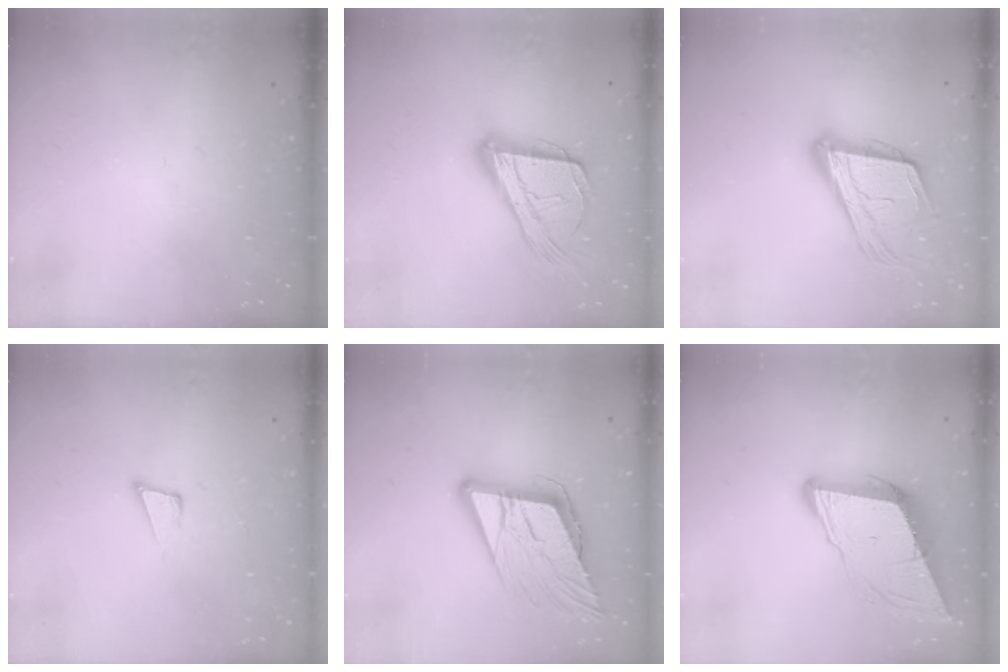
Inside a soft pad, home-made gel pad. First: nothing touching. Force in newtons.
{"total": 17.8, "press": 17.7, "slide": 2.4}
{"total": 17.9, "press": 17.3, "slide": 4.5}
{"total": 3.9, "press": 2.6, "slide": 2.9}
{"total": 15.3, "press": 14.7, "slide": 4.1}
{"total": 10.5, "press": 9.9, "slide": 3.6}